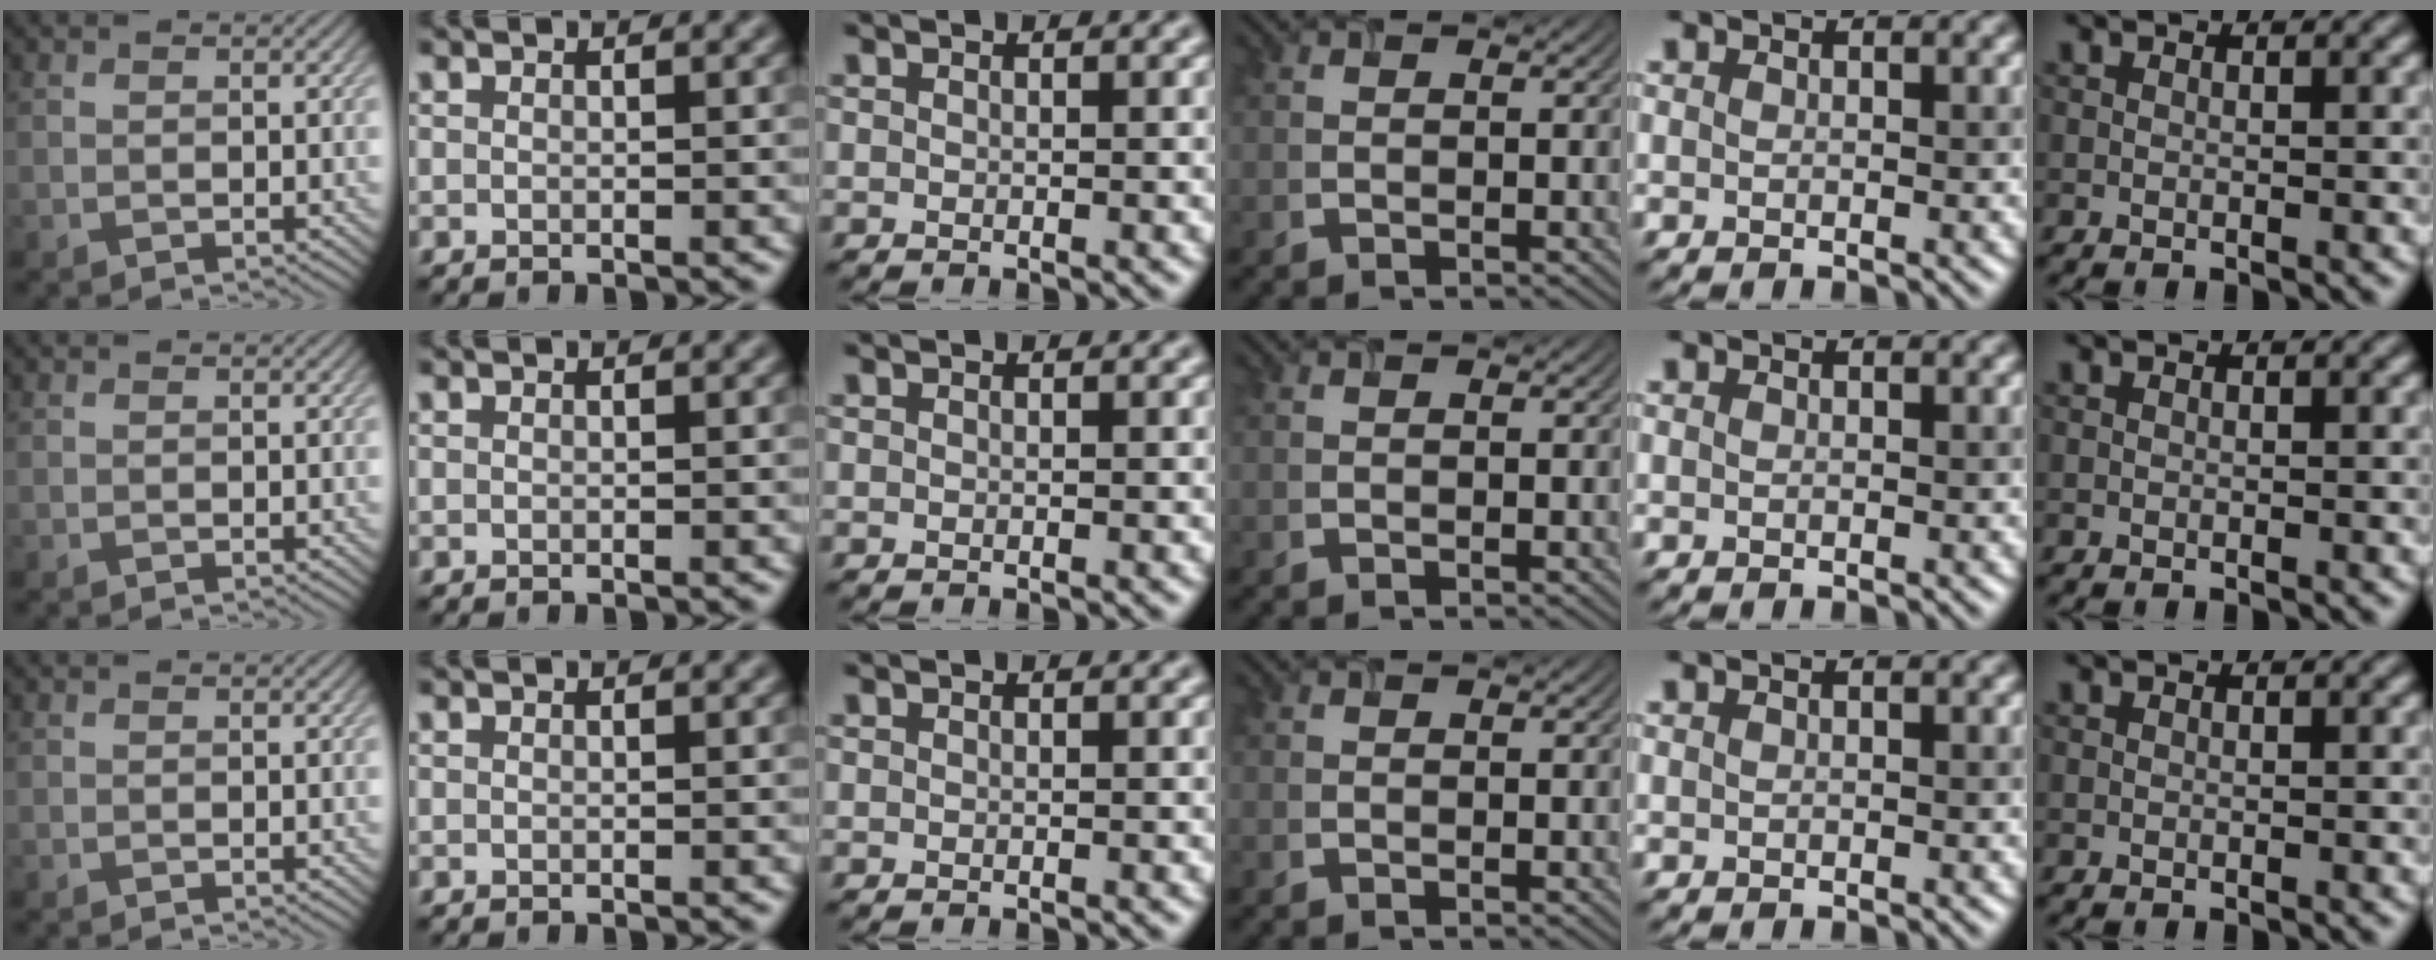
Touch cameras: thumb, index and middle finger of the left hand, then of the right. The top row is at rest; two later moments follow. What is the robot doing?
{"motion": "insert", "object": "airpods case & airpods"}